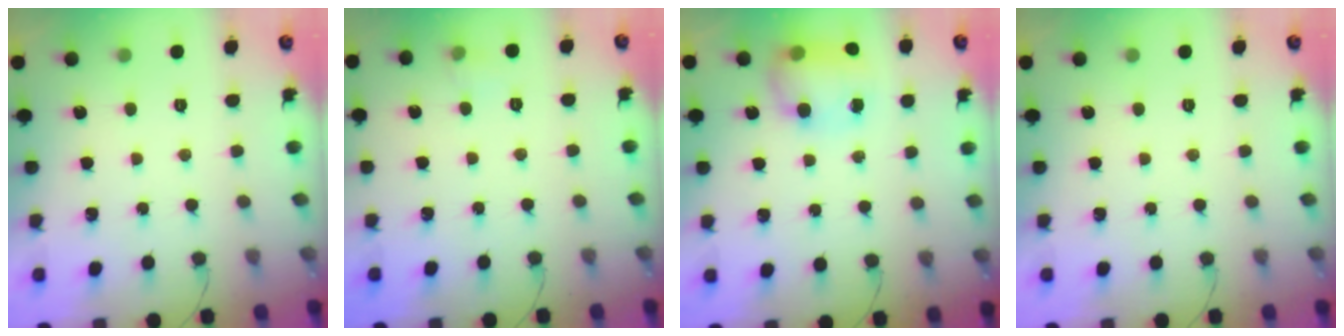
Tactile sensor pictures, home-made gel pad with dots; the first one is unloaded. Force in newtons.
{"total": 3.6, "press": 3.4, "slide": 1.1}
{"total": 8.0, "press": 8.0, "slide": 0.4}
{"total": 0.0}